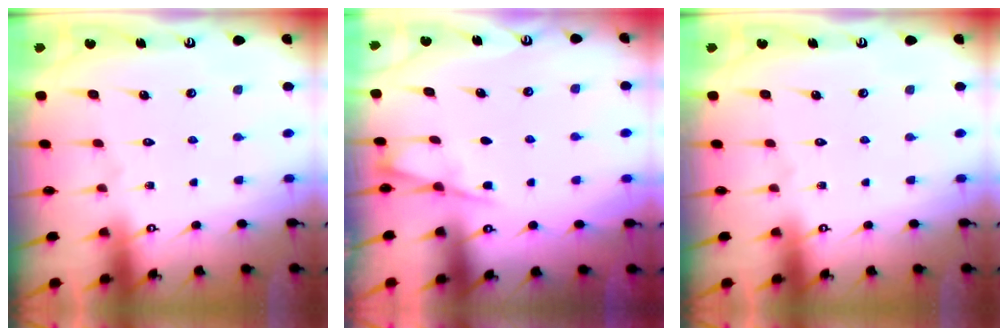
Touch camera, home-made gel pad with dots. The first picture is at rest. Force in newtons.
{"total": 2.2, "press": 2.1, "slide": 0.4}
{"total": 0.0}